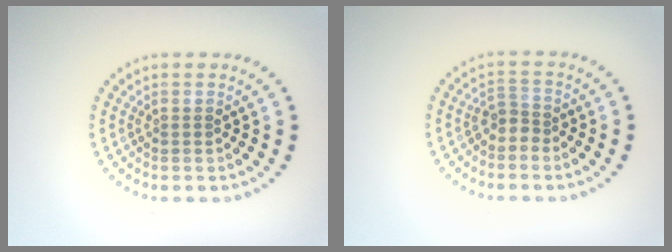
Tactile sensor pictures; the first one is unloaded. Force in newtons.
{"total": 1.7, "press": 1.2, "slide": 1.3}